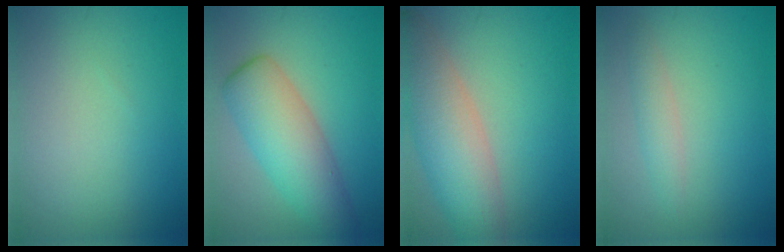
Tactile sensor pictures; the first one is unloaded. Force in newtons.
{"total": 6.3, "press": 6.3, "slide": 0.2}
{"total": 7.4, "press": 7.4, "slide": 0.6}
{"total": 1.7, "press": 1.7, "slide": 0.1}